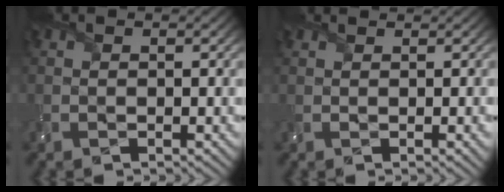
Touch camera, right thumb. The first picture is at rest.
{"total": 2.1, "force": [1.3, 0.5, 1.6], "torque": [-0.034, 0.003, 0.019]}